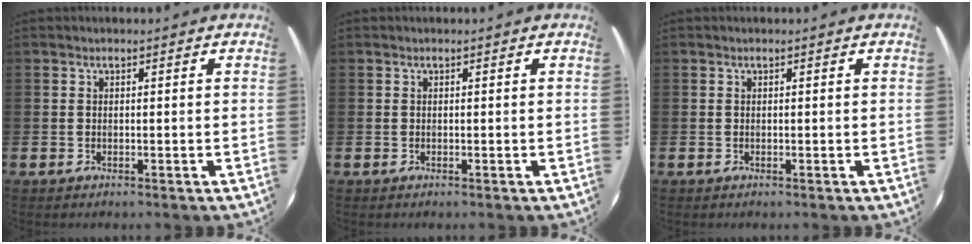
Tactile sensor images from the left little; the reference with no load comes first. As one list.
[{"total": 0.0}, {"total": 0.0}]